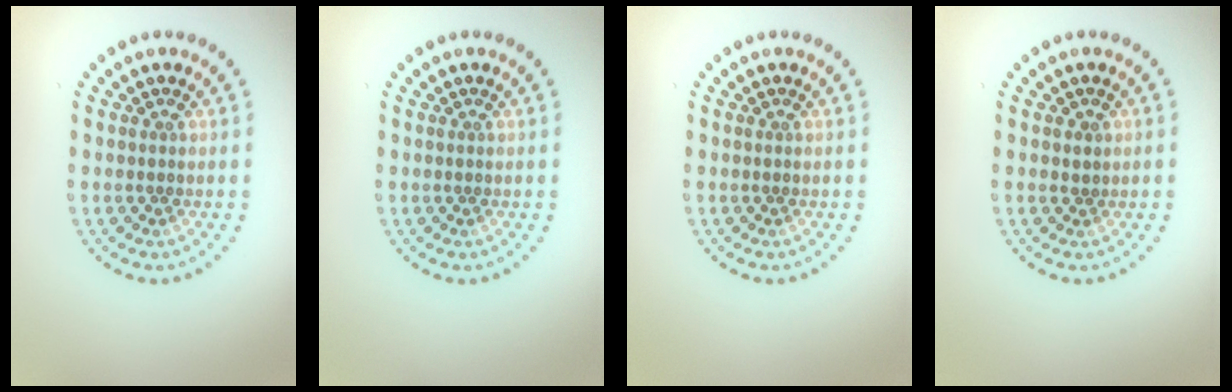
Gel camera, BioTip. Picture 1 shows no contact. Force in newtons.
{"total": 0.0}
{"total": 0.0}
{"total": 0.5, "press": 0.4, "slide": 0.4}